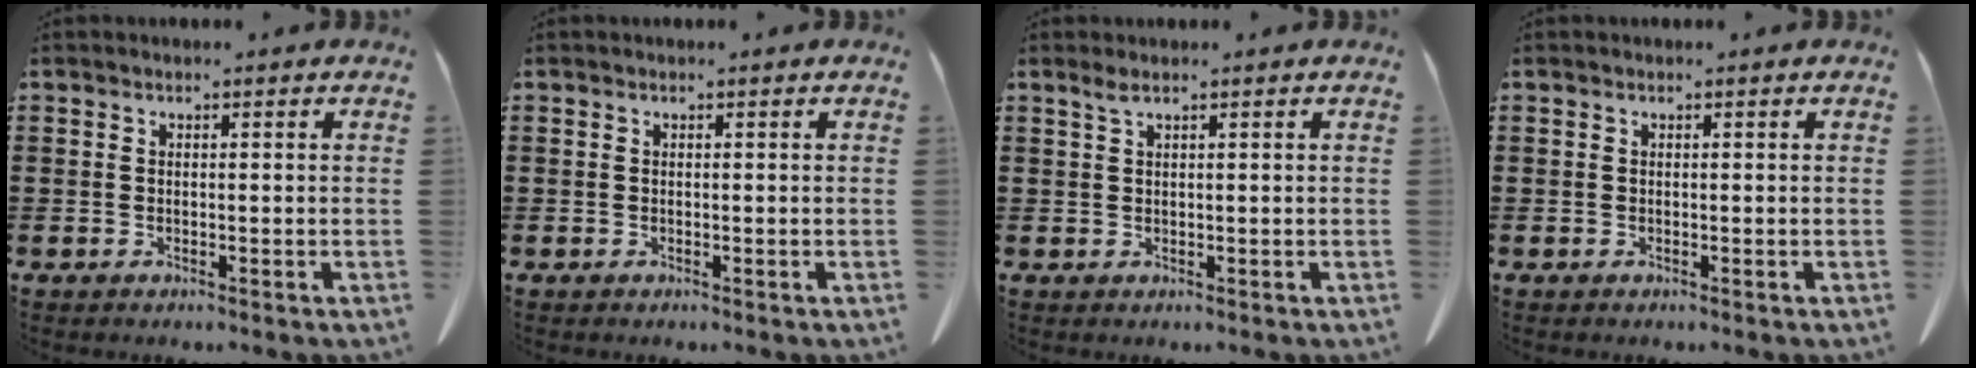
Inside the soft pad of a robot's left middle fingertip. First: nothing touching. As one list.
[{"total": 0.0}, {"total": 1.2, "force": [0.7, 0.1, 1.0], "torque": [-0.021, 0.001, 0.013]}, {"total": 0.0}]